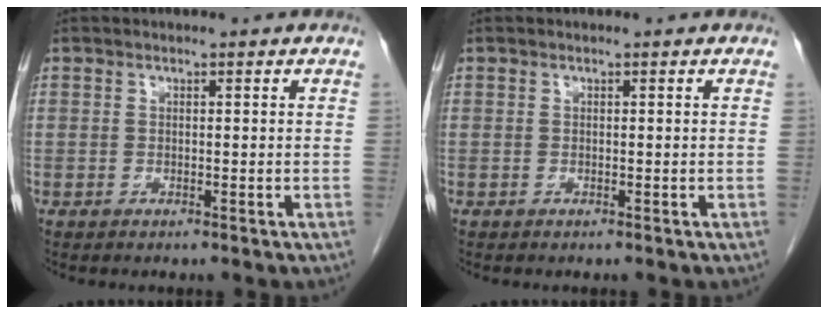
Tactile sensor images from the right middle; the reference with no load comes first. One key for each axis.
{"total": 0.0}